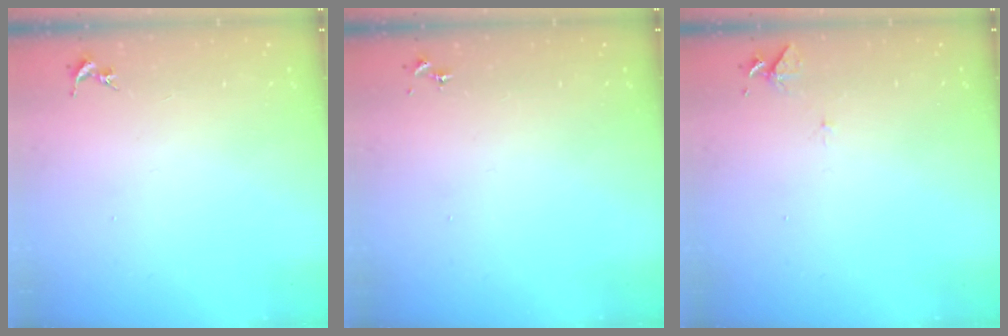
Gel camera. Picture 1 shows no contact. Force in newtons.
{"total": 0.0}
{"total": 6.2, "press": 6.2, "slide": 0.6}